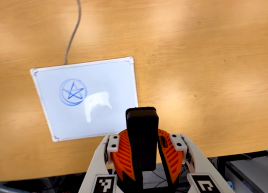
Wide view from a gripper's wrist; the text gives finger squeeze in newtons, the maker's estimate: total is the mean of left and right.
{"total": 10.3, "left": 9.2, "right": 11.4}